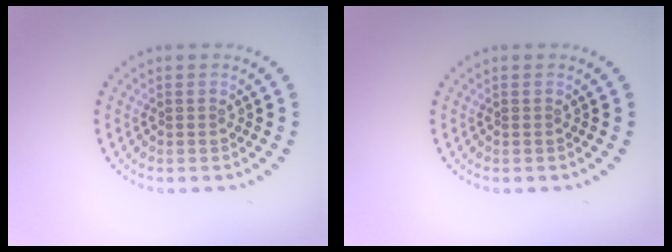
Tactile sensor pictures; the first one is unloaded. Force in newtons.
{"total": 0.0}